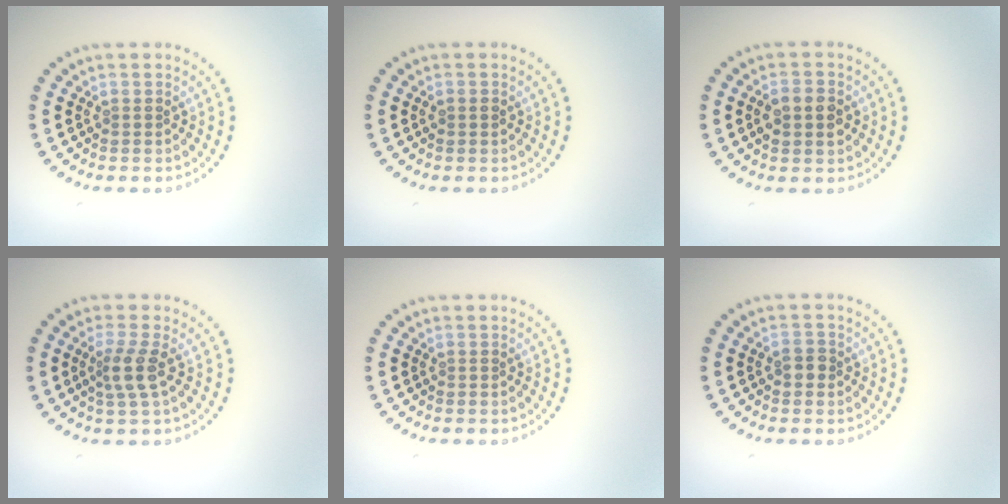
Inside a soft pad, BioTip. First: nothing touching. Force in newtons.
{"total": 0.9, "press": 0.9, "slide": 0.1}
{"total": 3.0, "press": 3.0, "slide": 0.0}
{"total": 2.4, "press": 1.9, "slide": 1.5}
{"total": 0.0}
{"total": 1.2, "press": 1.2, "slide": 0.3}